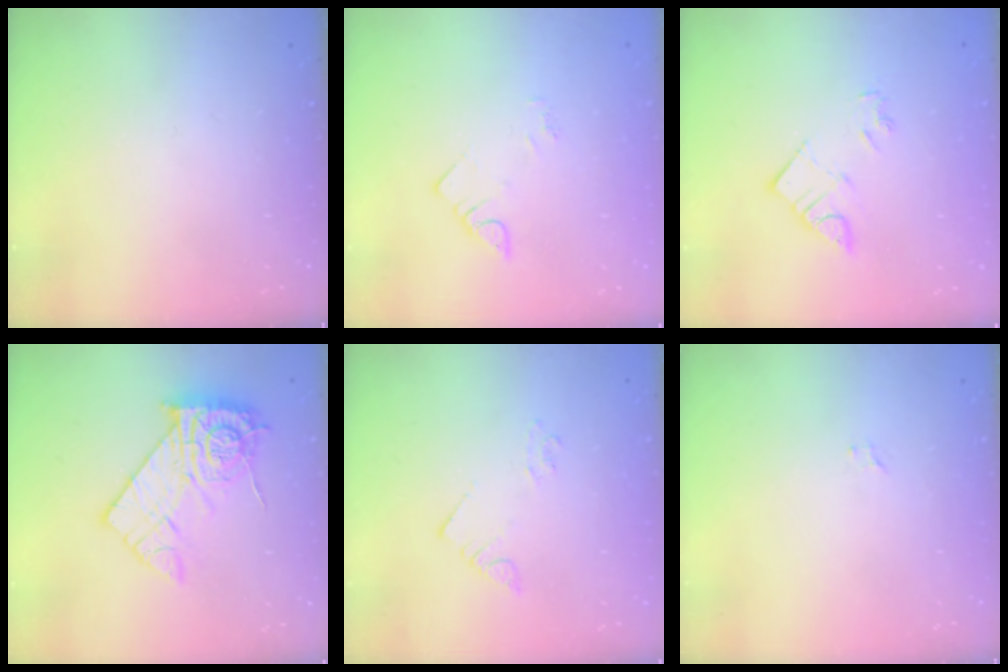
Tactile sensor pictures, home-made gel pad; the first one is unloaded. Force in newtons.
{"total": 3.0, "press": 2.9, "slide": 0.5}
{"total": 7.2, "press": 7.2, "slide": 0.7}
{"total": 14.0, "press": 14.0, "slide": 0.4}
{"total": 2.0, "press": 2.0, "slide": 0.3}
{"total": 0.6, "press": 0.6, "slide": 0.1}